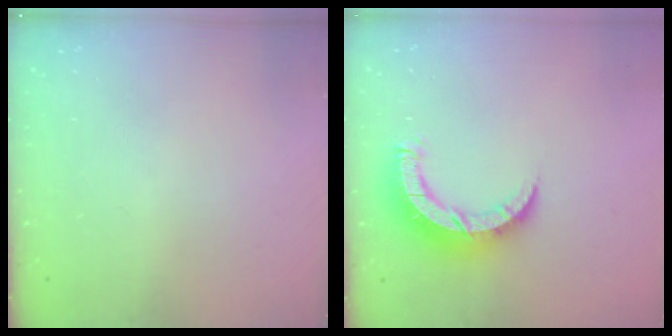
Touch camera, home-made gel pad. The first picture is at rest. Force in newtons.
{"total": 9.4, "press": 9.4, "slide": 0.7}